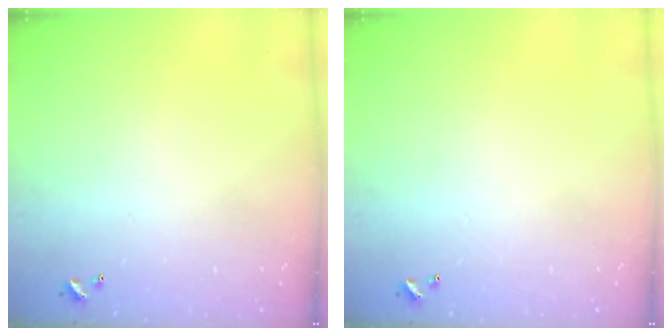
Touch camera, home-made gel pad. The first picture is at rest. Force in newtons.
{"total": 0.0}